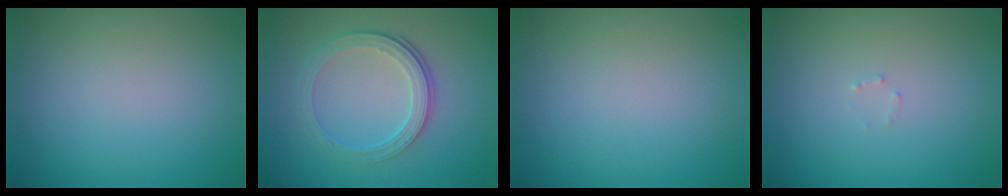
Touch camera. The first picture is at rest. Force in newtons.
{"total": 4.2, "press": 2.9, "slide": 3.1}
{"total": 0.0}
{"total": 0.6, "press": 0.6, "slide": 0.1}